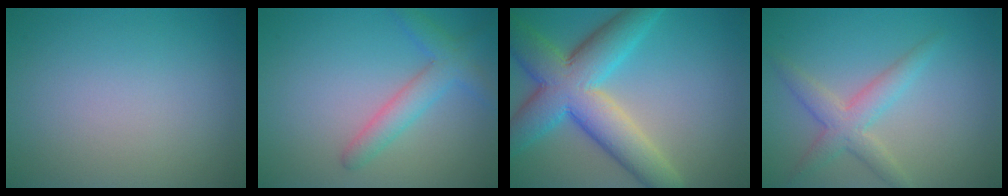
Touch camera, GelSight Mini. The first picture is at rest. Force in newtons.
{"total": 2.2, "press": 2.2, "slide": 0.2}
{"total": 9.8, "press": 9.7, "slide": 0.6}
{"total": 3.3, "press": 3.3, "slide": 0.1}